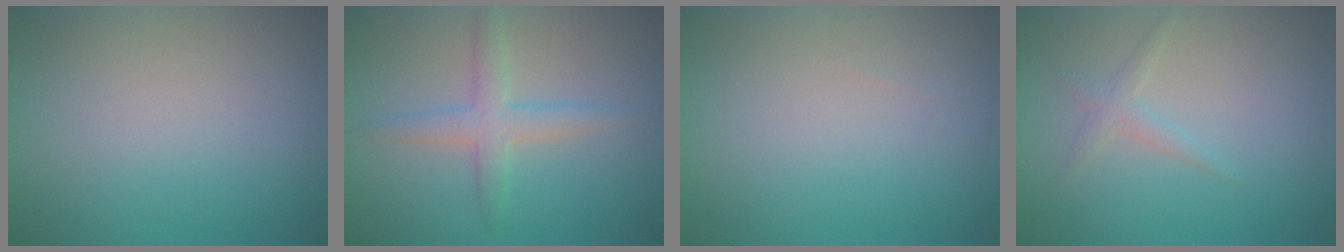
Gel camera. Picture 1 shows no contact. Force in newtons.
{"total": 3.0, "press": 3.0, "slide": 0.1}
{"total": 0.0}
{"total": 1.3, "press": 1.3, "slide": 0.1}